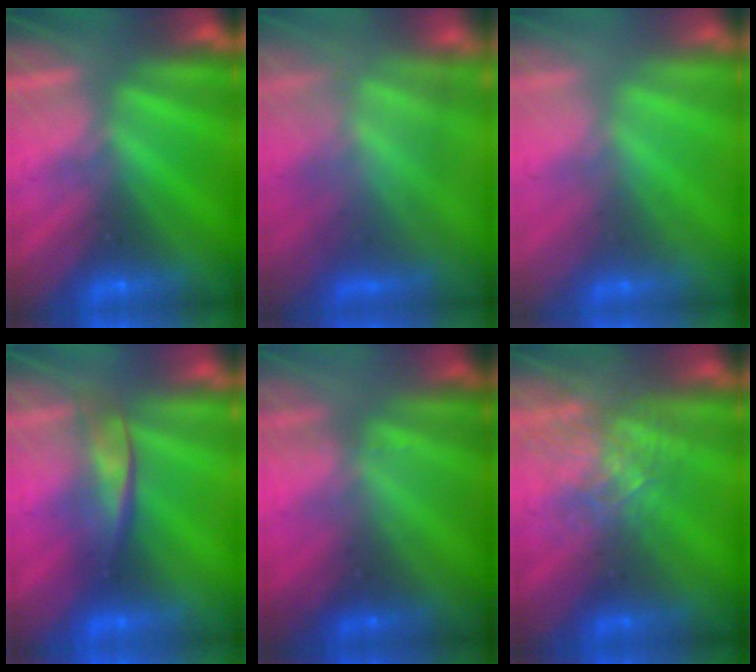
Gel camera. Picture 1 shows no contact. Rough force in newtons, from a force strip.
{"total": 4.1}
{"total": 2.2}
{"total": 2.2}
{"total": 2.2}
{"total": 2.6}